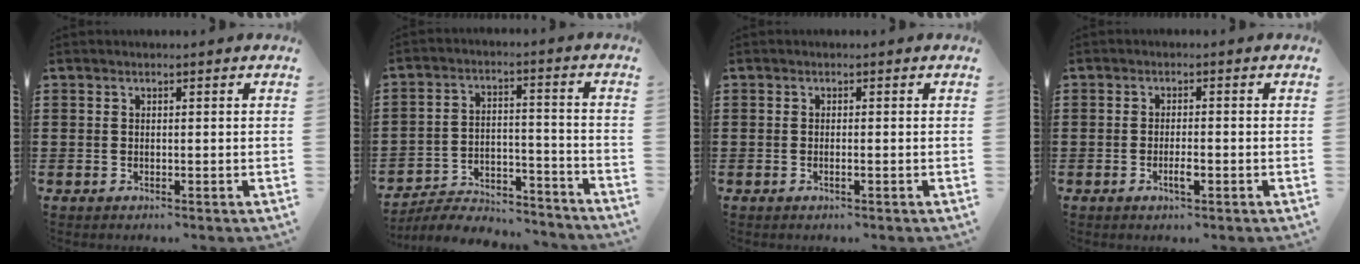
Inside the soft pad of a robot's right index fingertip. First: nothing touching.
{"total": 6.1, "force": [-5.9, 1.0, 1.1], "torque": [-0.022, 0.015, -0.118]}
{"total": 0.6, "force": [-0.2, 0.0, 0.6], "torque": [-0.010, -0.005, -0.003]}
{"total": 2.5, "force": [-1.0, 0.5, 2.2], "torque": [-0.047, -0.004, -0.020]}